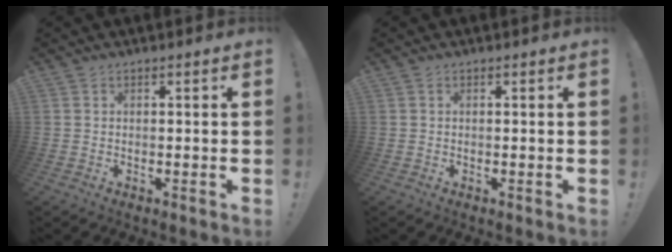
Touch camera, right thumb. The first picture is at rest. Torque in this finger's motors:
{"motor_torque": [-0.02, 0.17, 0.05, -0.15, 0.01]}